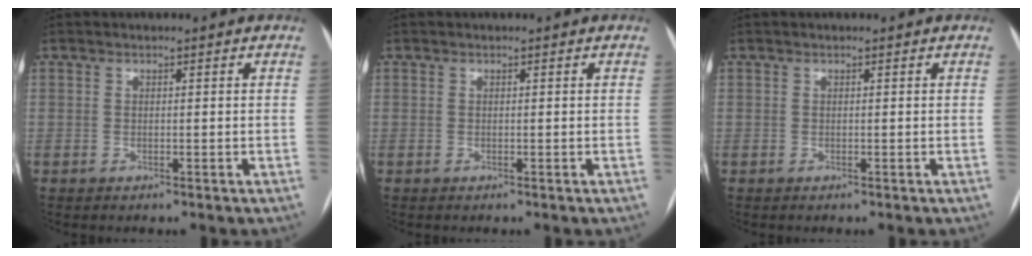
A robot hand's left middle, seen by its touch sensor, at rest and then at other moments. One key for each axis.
{"total": 0.0}
{"total": 0.0}